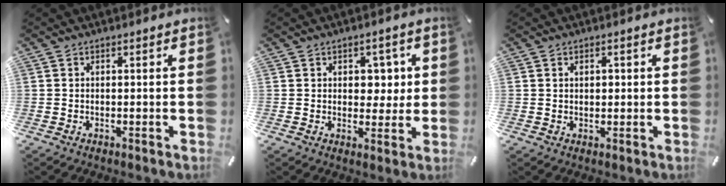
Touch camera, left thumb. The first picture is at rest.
{"total": 5.5, "force": [1.4, 4.3, 3.1], "torque": [-0.032, -0.004, 0.018]}
{"total": 1.4, "force": [0.3, 1.1, 0.9], "torque": [-0.013, 0.003, 0.002]}